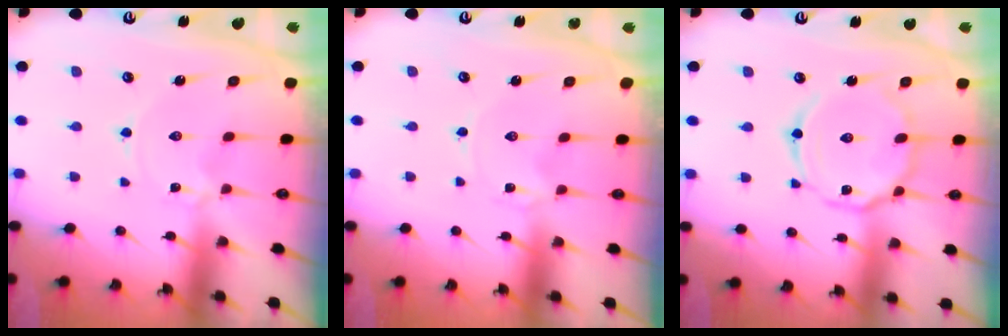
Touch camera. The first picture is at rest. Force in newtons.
{"total": 0.0}
{"total": 13.2, "press": 13.2, "slide": 1.1}